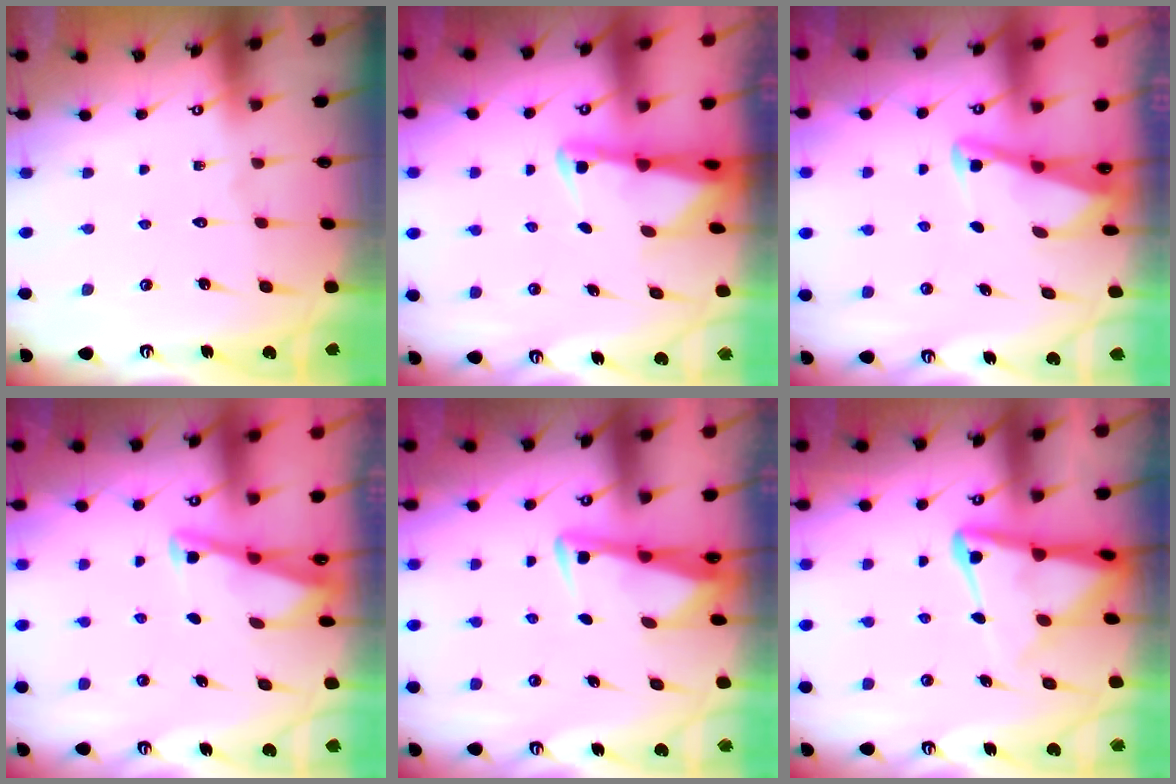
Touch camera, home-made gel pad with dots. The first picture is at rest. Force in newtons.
{"total": 2.4, "press": 2.4, "slide": 0.5}
{"total": 2.8, "press": 2.8, "slide": 0.4}
{"total": 2.9, "press": 2.9, "slide": 0.3}
{"total": 3.4, "press": 3.4, "slide": 0.4}
{"total": 7.6, "press": 7.6, "slide": 0.8}